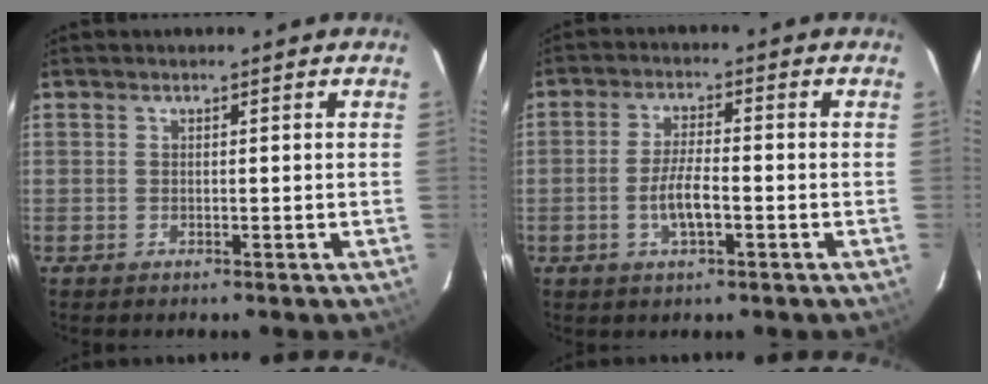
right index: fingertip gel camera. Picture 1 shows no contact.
{"total": 5.6, "force": [-1.9, 1.4, 5.1], "torque": [-0.102, 0.000, -0.036]}